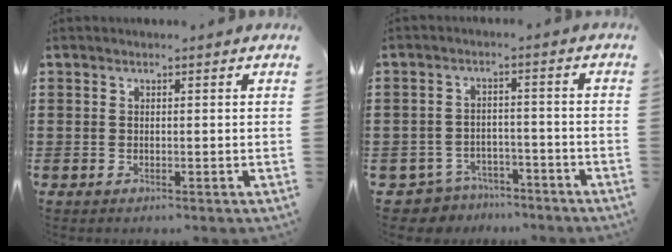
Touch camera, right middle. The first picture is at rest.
{"total": 4.3, "force": [-4.1, 1.2, 0.0], "torque": [-0.023, 0.002, -0.093]}